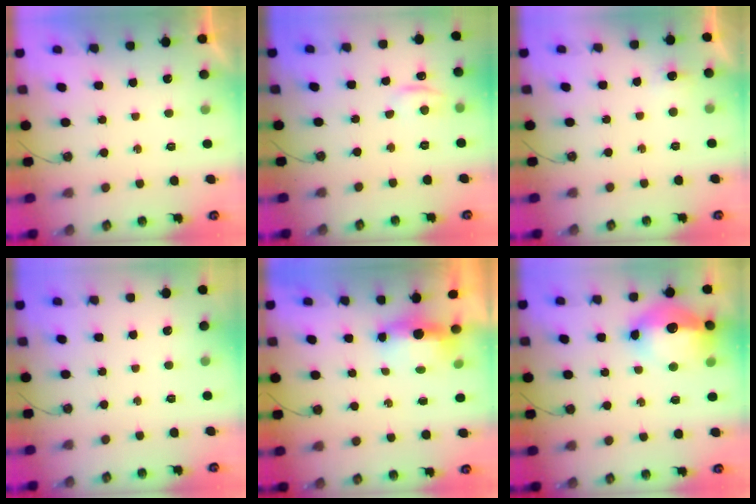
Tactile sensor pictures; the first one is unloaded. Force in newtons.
{"total": 3.5, "press": 3.4, "slide": 0.5}
{"total": 12.8, "press": 5.4, "slide": 11.5}
{"total": 0.0}
{"total": 13.6, "press": 6.7, "slide": 11.8}
{"total": 16.4, "press": 16.3, "slide": 1.5}